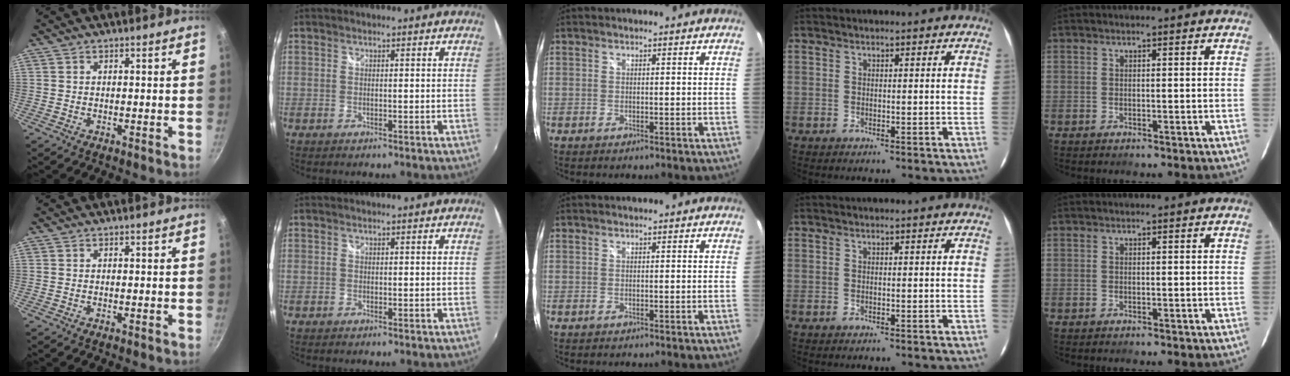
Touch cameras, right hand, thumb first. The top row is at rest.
{}